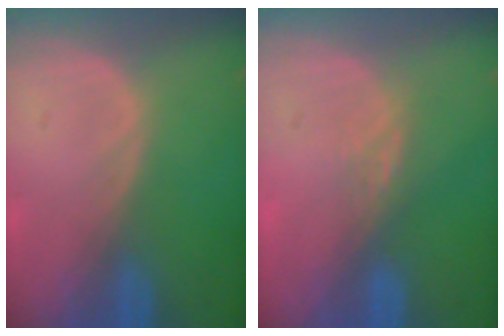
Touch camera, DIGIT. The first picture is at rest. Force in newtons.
{"total": 2.4, "press": 1.9, "slide": 1.4}